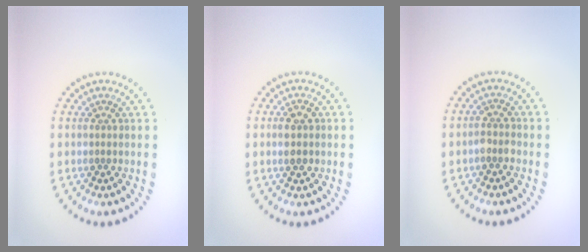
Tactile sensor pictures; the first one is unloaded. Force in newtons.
{"total": 2.4, "press": 2.4, "slide": 0.1}
{"total": 1.5, "press": 1.3, "slide": 0.6}